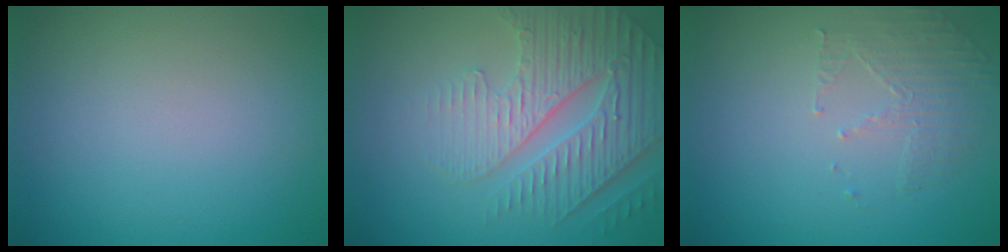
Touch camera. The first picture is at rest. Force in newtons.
{"total": 5.1, "press": 4.6, "slide": 2.3}
{"total": 1.7, "press": 0.9, "slide": 1.4}